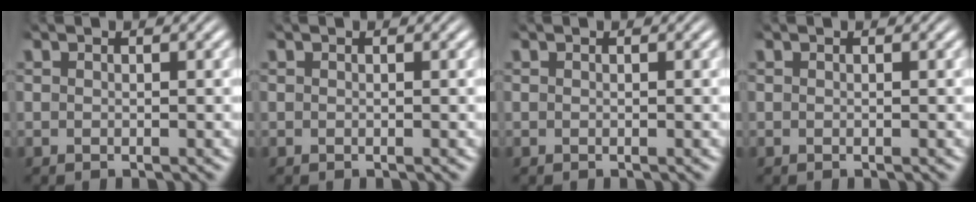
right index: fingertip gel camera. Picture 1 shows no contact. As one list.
[{"total": 0.0}, {"total": 0.0}, {"total": 0.0}]